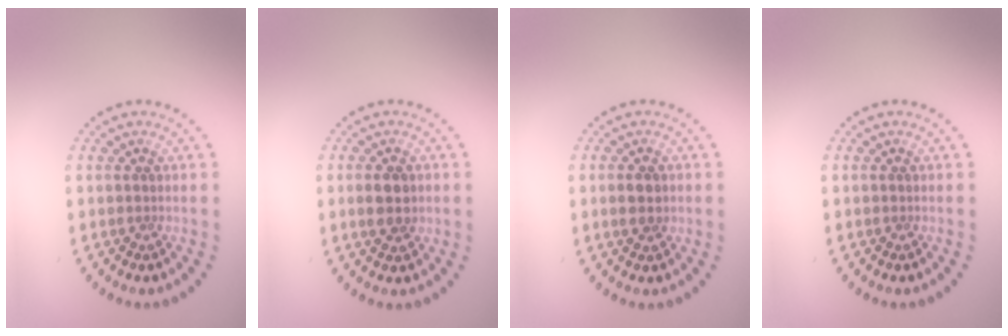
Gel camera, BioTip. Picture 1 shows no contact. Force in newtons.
{"total": 2.8, "press": 2.8, "slide": 0.1}
{"total": 2.4, "press": 2.4, "slide": 0.0}
{"total": 0.0}